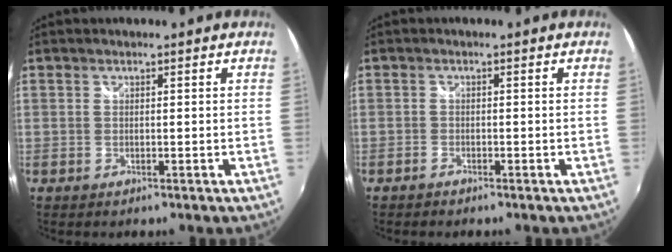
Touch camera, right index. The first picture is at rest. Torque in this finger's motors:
{"motor_torque": [-0.01, 0.00, 0.03, 0.00]}